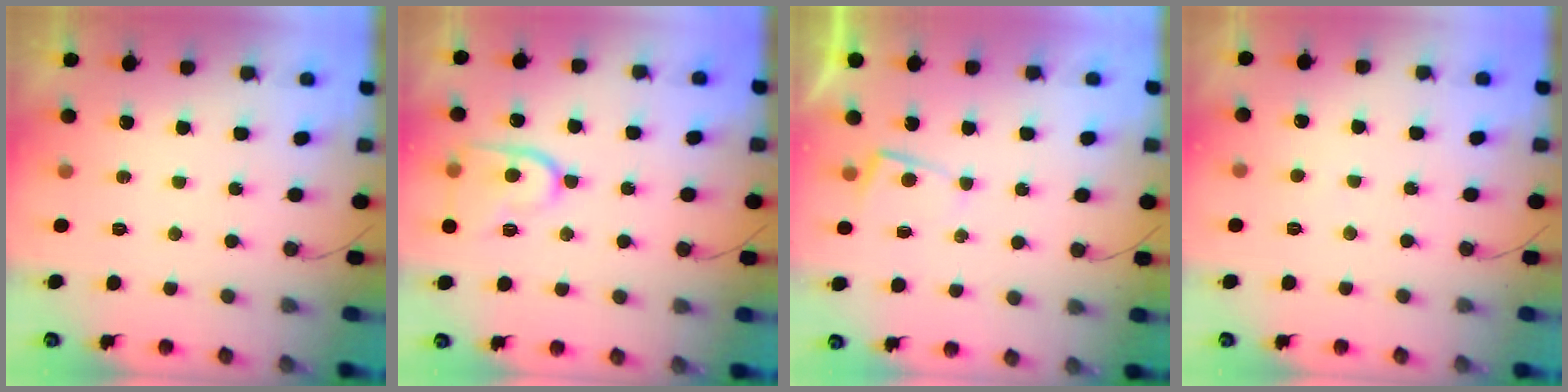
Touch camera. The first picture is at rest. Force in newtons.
{"total": 13.1, "press": 13.1, "slide": 1.3}
{"total": 2.6, "press": 2.6, "slide": 0.4}
{"total": 3.3, "press": 3.3, "slide": 0.3}